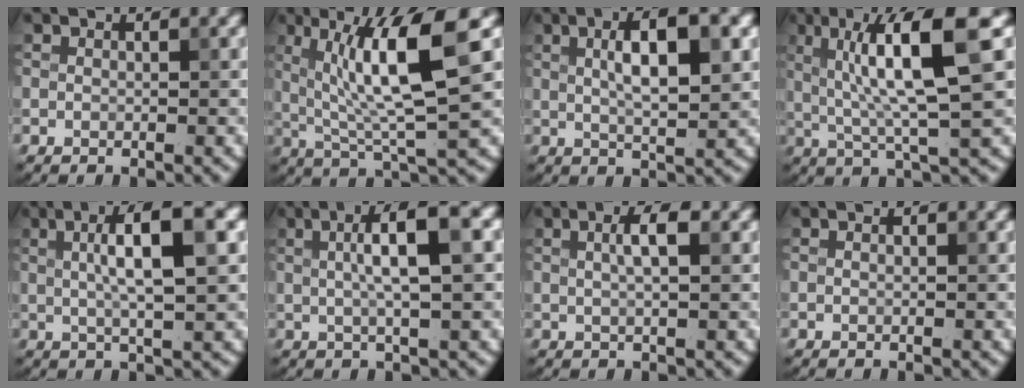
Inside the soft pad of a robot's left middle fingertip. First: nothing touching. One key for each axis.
{"total": 9.1, "fx": 2.3, "fy": 1.8, "fz": 8.7, "tx": -0.138, "ty": -0.002, "tz": 0.041}
{"total": 6.8, "fx": 1.9, "fy": 2.0, "fz": 6.3, "tx": -0.096, "ty": 0.010, "tz": 0.028}
{"total": 9.2, "fx": 2.1, "fy": 1.5, "fz": 8.9, "tx": -0.140, "ty": 0.008, "tz": 0.036}
{"total": 7.1, "fx": 1.8, "fy": 1.5, "fz": 6.7, "tx": -0.099, "ty": 0.016, "tz": 0.026}
{"total": 6.3, "fx": 1.5, "fy": 1.3, "fz": 6.0, "tx": -0.089, "ty": 0.018, "tz": 0.019}
{"total": 2.5, "fx": 0.7, "fy": 0.5, "fz": 2.3, "tx": -0.040, "ty": 0.007, "tz": 0.009}
{"total": 0.0}